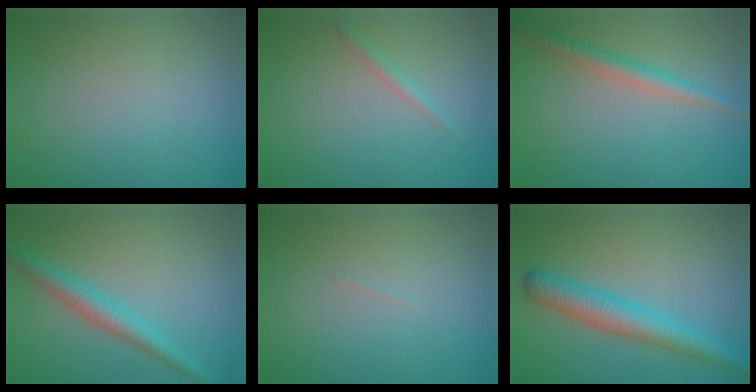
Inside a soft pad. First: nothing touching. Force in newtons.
{"total": 1.0, "press": 1.0, "slide": 0.1}
{"total": 2.5, "press": 2.5, "slide": 0.0}
{"total": 2.9, "press": 2.9, "slide": 0.1}
{"total": 0.0}
{"total": 4.6, "press": 4.6, "slide": 0.1}